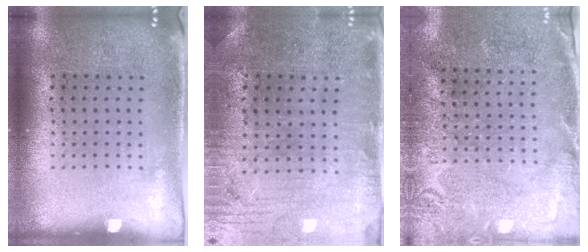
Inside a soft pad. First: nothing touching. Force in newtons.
{"total": 0.7, "press": 0.5, "slide": 0.5}
{"total": 2.7, "press": 2.7, "slide": 0.7}